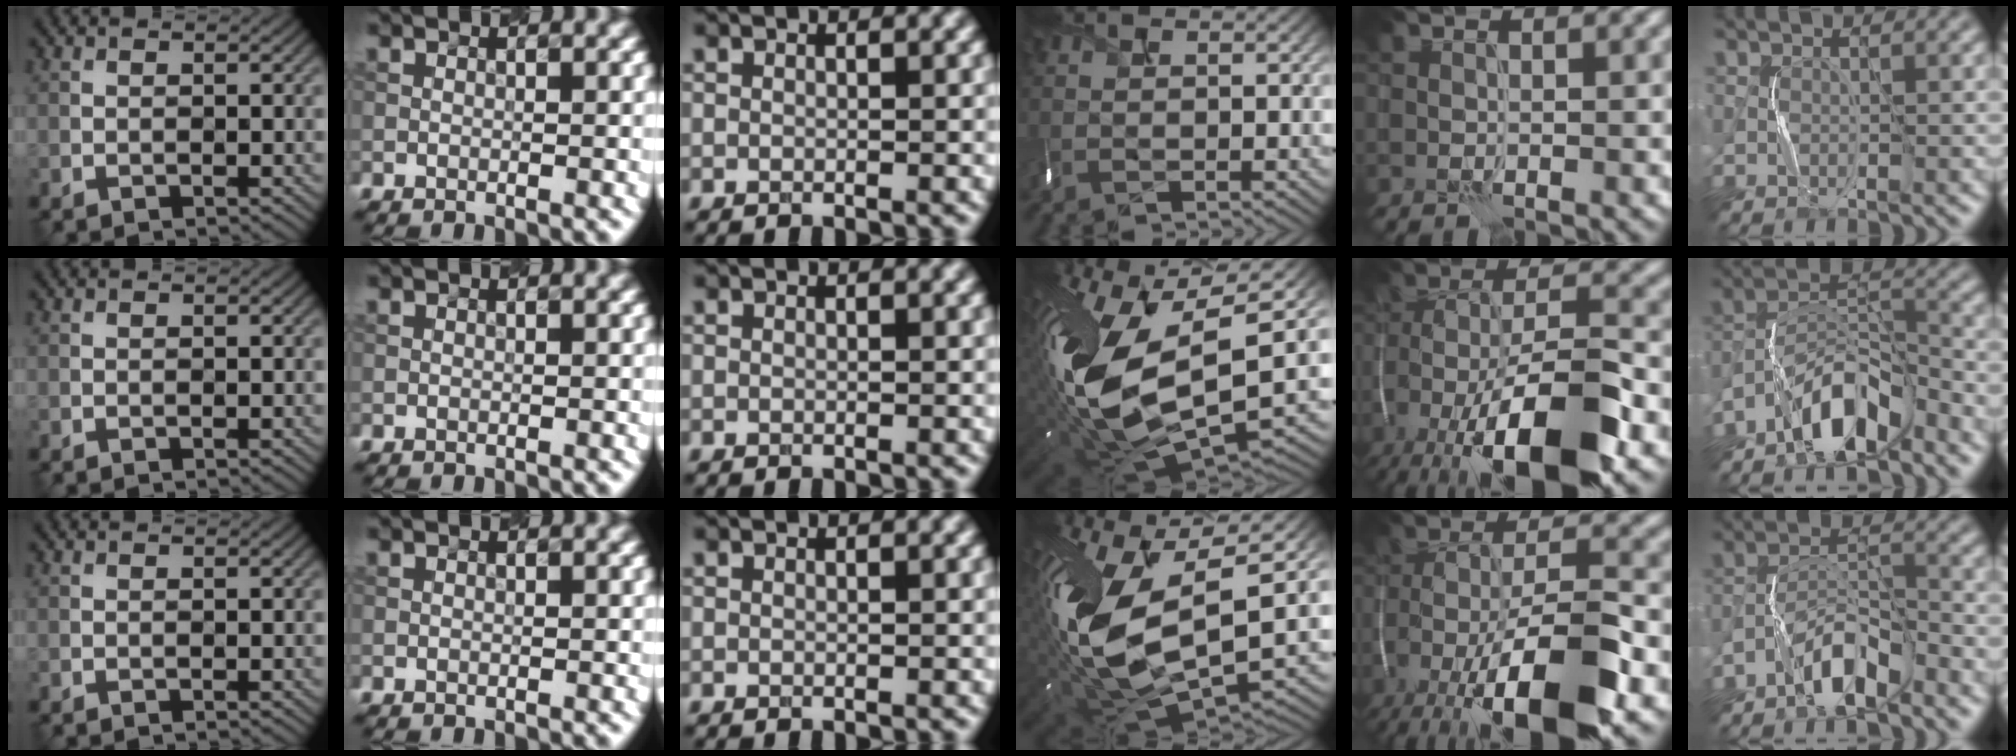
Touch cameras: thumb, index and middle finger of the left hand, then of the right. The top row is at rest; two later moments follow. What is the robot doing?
{"motion": "shake", "object": "box of matches"}